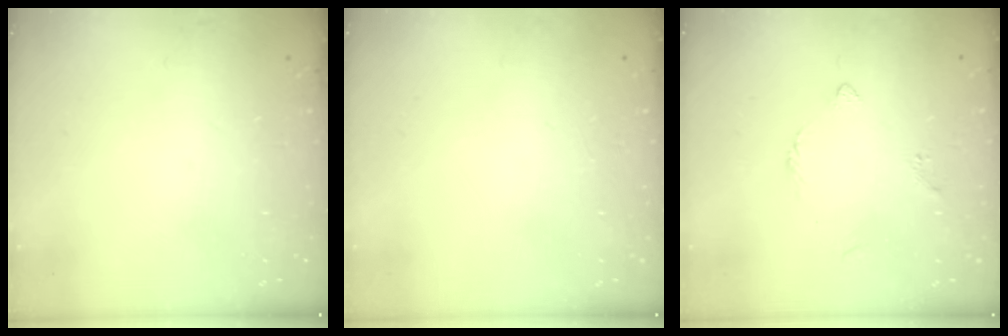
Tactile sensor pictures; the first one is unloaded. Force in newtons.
{"total": 1.8, "press": 1.8, "slide": 0.1}
{"total": 2.4, "press": 2.3, "slide": 0.6}